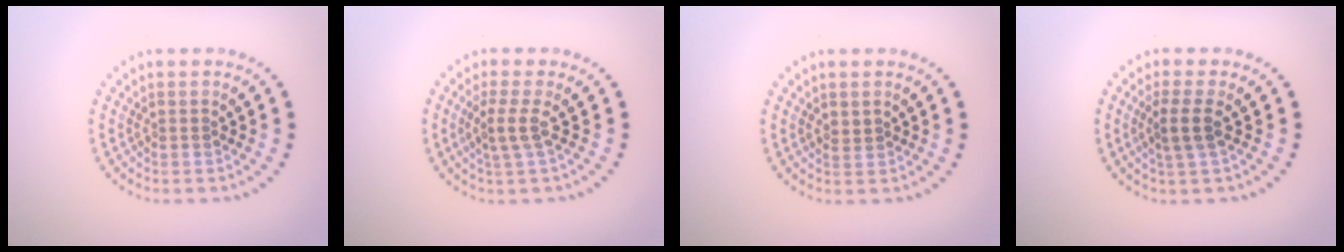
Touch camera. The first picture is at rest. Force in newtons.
{"total": 2.0, "press": 1.4, "slide": 1.4}
{"total": 0.7, "press": 0.6, "slide": 0.3}
{"total": 2.2, "press": 1.9, "slide": 1.2}